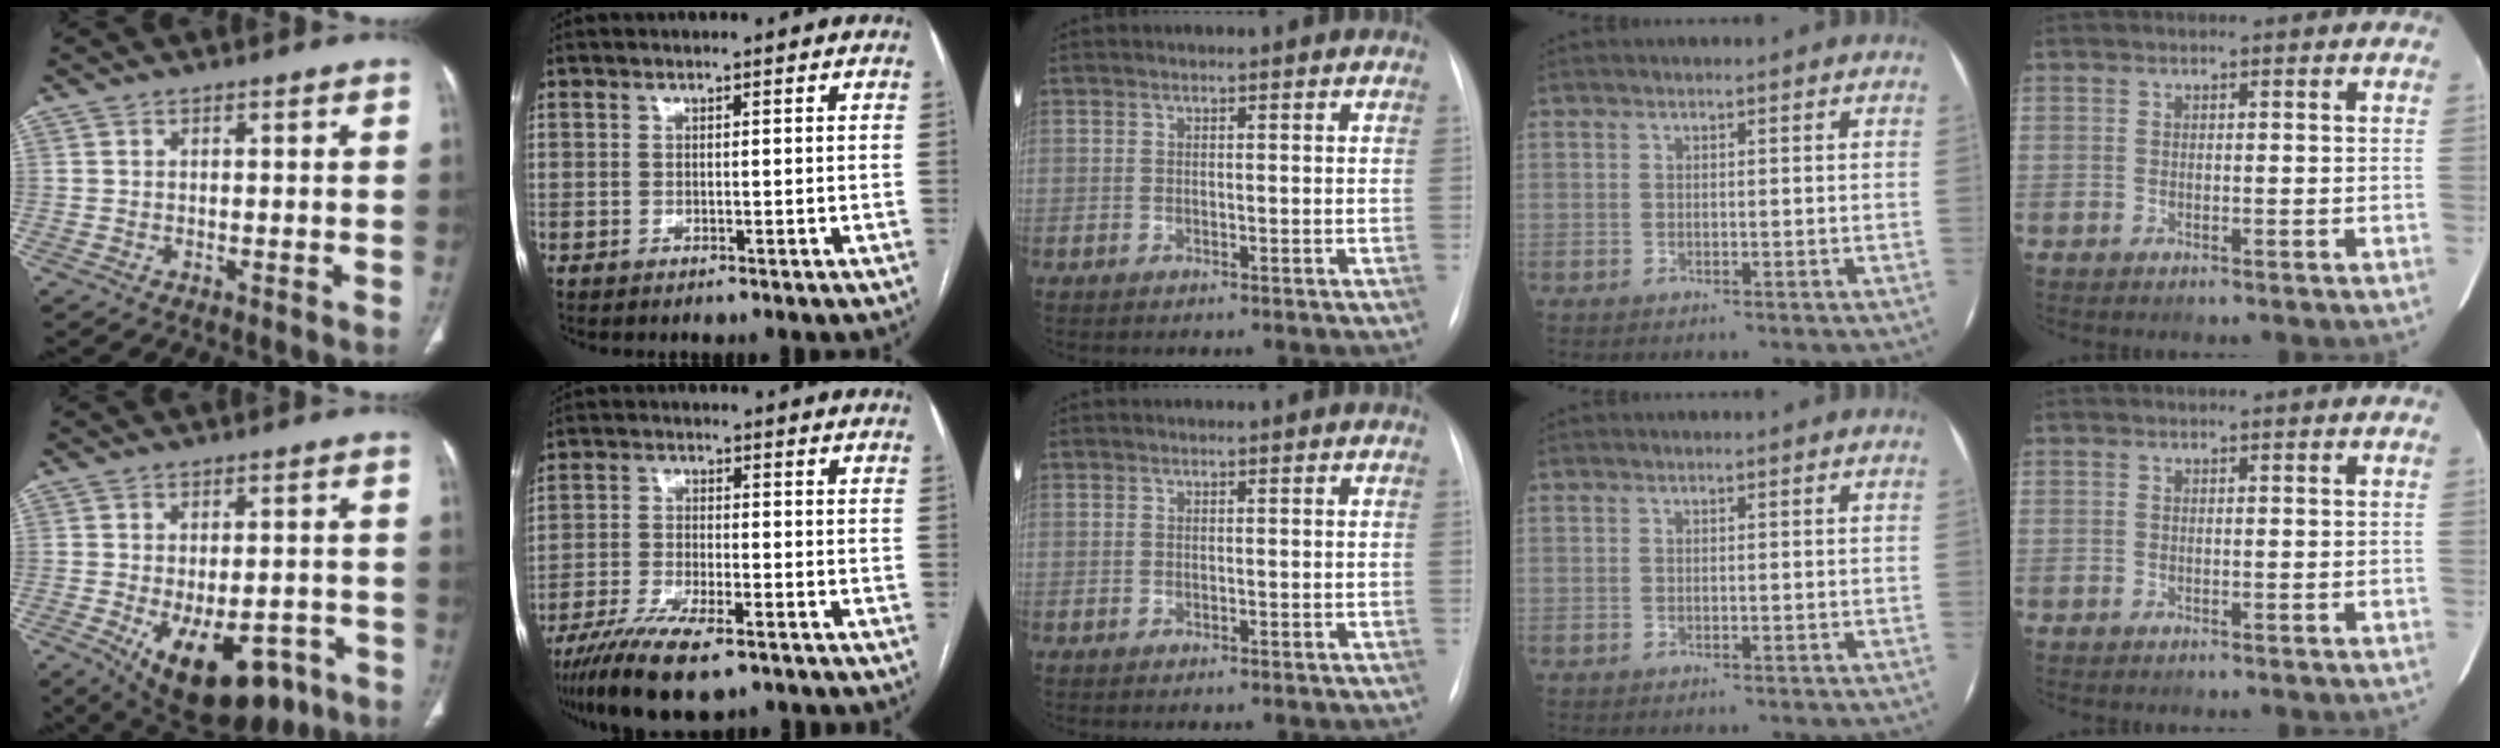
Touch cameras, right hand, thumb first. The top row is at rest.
{"thumb": {"total": 17.5, "force": [-8.3, 9.0, 12.5], "torque": [-0.162, 0.011, -0.101]}, "index": {"total": 11.7, "force": [-8.3, 2.7, 7.8], "torque": [-0.134, -0.025, -0.139]}}